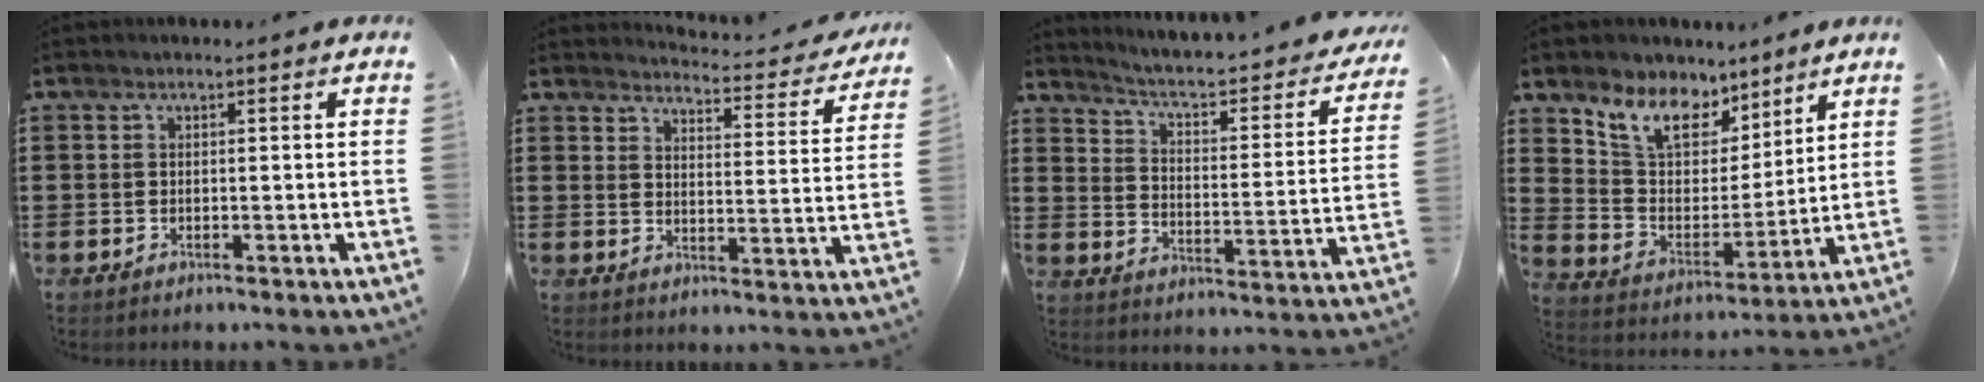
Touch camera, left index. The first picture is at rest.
{"total": 3.6, "force": [3.5, 0.1, 0.9], "torque": [-0.030, -0.030, 0.055]}
{"total": 3.5, "force": [2.7, 0.4, 2.2], "torque": [-0.061, -0.032, 0.033]}
{"total": 9.5, "force": [7.2, 5.1, 3.4], "torque": [-0.094, -0.030, 0.133]}